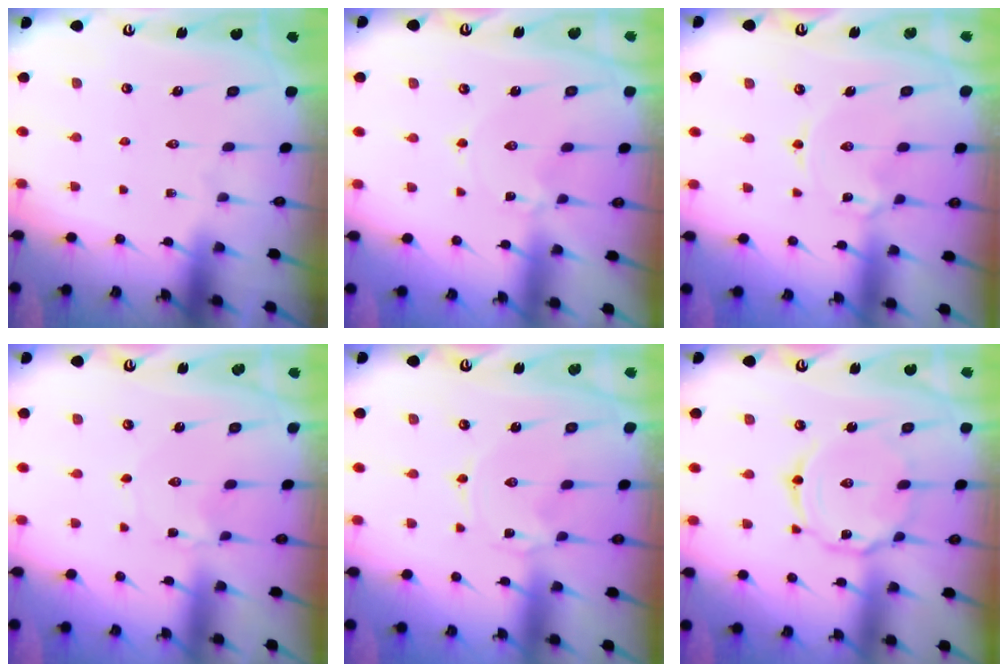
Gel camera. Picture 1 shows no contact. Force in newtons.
{"total": 0.9, "press": 0.9, "slide": 0.2}
{"total": 2.4, "press": 2.4, "slide": 0.1}
{"total": 0.0}
{"total": 0.0}
{"total": 9.4, "press": 9.4, "slide": 0.6}